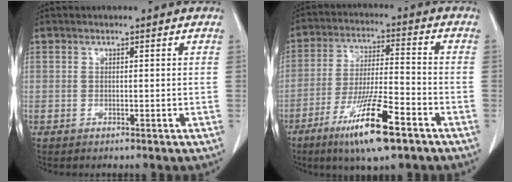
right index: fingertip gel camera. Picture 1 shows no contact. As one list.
[{"total": 13.2, "force": [-7.6, 1.3, 10.7], "torque": [-0.201, -0.029, -0.134]}]